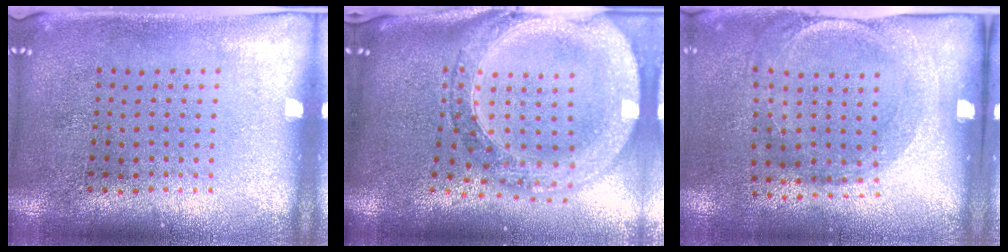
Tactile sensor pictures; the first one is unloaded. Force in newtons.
{"total": 3.0, "press": 2.5, "slide": 1.6}
{"total": 1.7, "press": 1.3, "slide": 1.1}